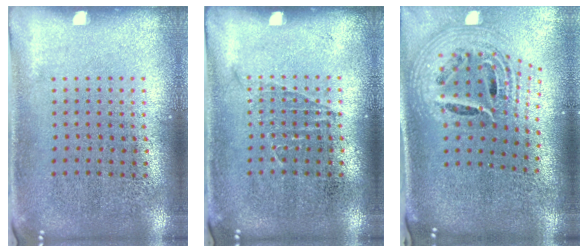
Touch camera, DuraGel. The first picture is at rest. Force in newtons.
{"total": 0.6, "press": 0.6, "slide": 0.1}
{"total": 2.5, "press": 1.8, "slide": 1.8}